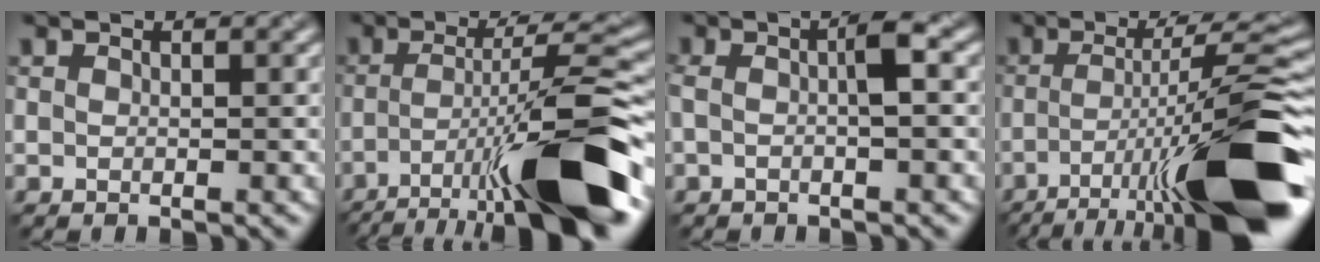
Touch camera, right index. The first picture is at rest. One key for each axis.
{"total": 11.4, "fx": -5.9, "fy": 2.1, "fz": 9.5, "tx": -0.165, "ty": 0.012, "tz": -0.086}
{"total": 2.4, "fx": -0.4, "fy": 0.2, "fz": 2.3, "tx": -0.047, "ty": 0.010, "tz": -0.001}
{"total": 13.2, "fx": -5.8, "fy": 2.4, "fz": 11.6, "tx": -0.196, "ty": 0.007, "tz": -0.082}